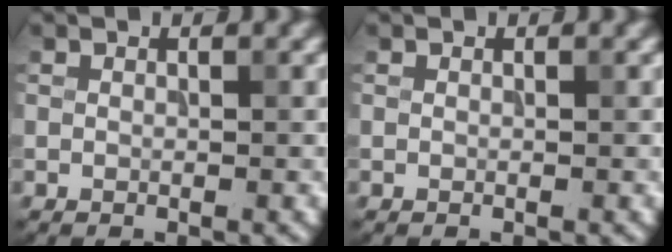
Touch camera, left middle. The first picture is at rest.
{"total": 0.0}